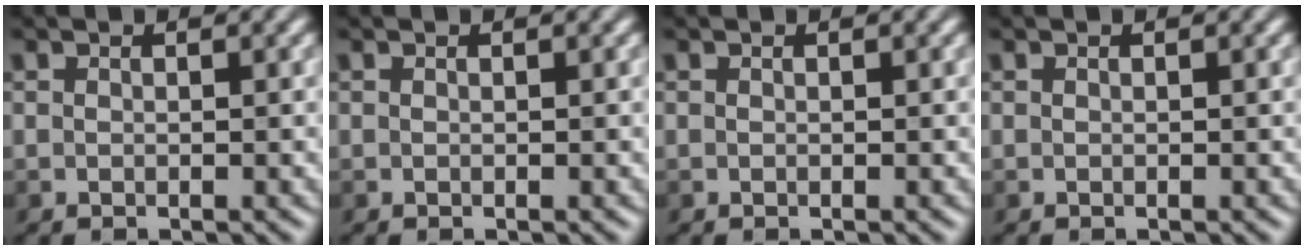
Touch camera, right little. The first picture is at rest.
{"total": 0.0}
{"total": 0.0}
{"total": 0.0}